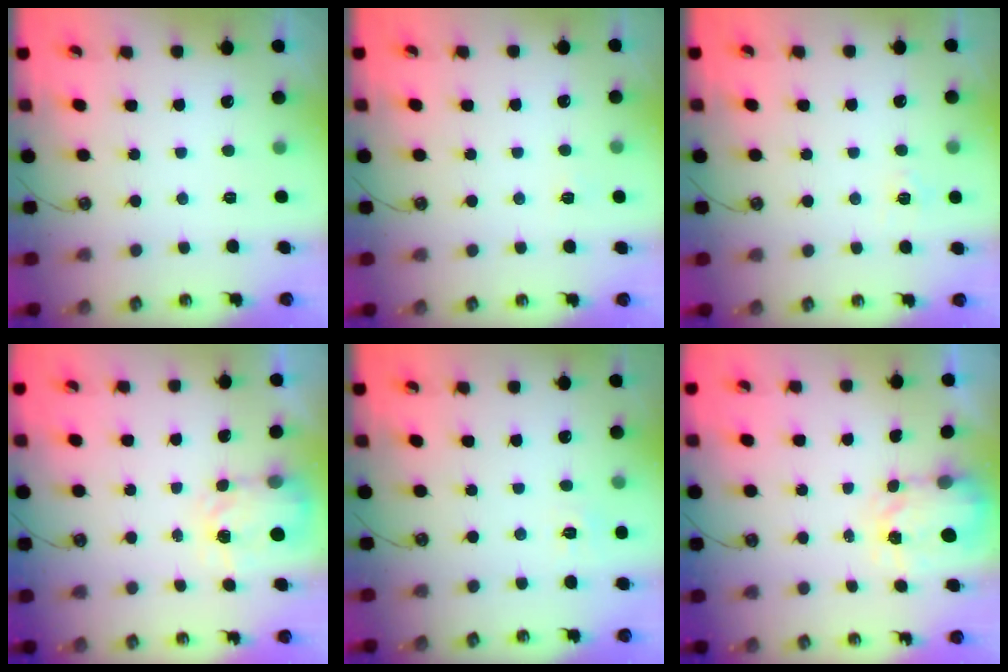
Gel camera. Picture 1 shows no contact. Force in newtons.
{"total": 2.7, "press": 2.6, "slide": 0.4}
{"total": 4.0, "press": 4.0, "slide": 0.5}
{"total": 3.9, "press": 3.9, "slide": 0.7}
{"total": 5.3, "press": 5.3, "slide": 0.6}
{"total": 3.7, "press": 3.7, "slide": 0.4}